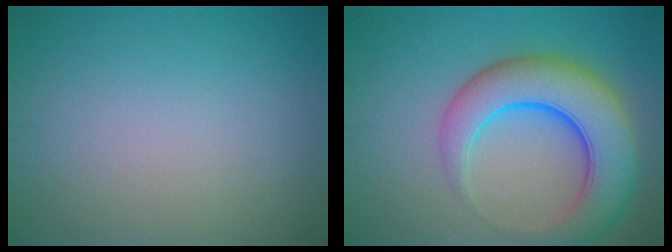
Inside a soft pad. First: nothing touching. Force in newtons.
{"total": 8.8, "press": 8.8, "slide": 0.4}